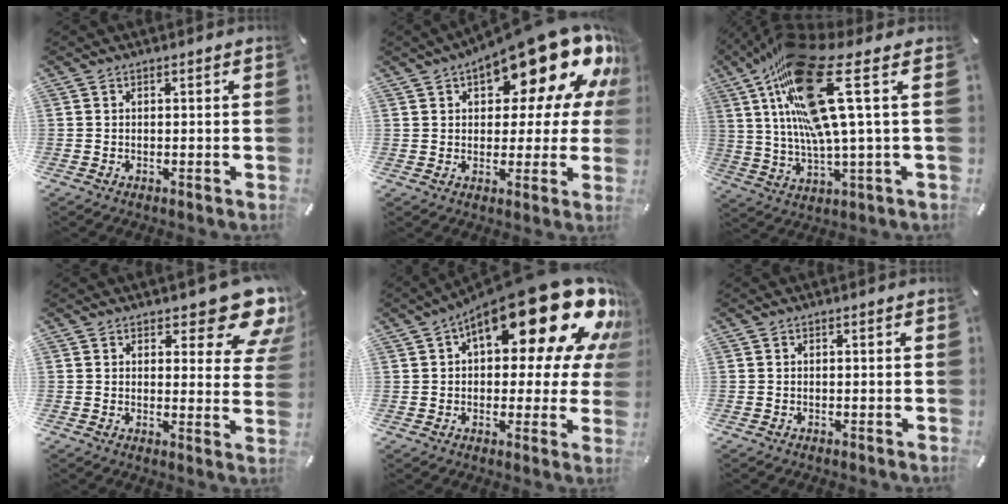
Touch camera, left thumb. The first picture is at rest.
{"total": 22.6, "force": [13.0, 9.9, 15.6], "torque": [-0.212, -0.089, 0.214]}
{"total": 23.7, "force": [8.0, 5.9, 21.6], "torque": [-0.421, -0.044, 0.128]}
{"total": 12.4, "force": [8.4, 5.1, 7.6], "torque": [-0.077, -0.067, 0.142]}
{"total": 27.2, "force": [13.6, 10.6, 21.0], "torque": [-0.299, -0.091, 0.225]}
{"total": 0.0}